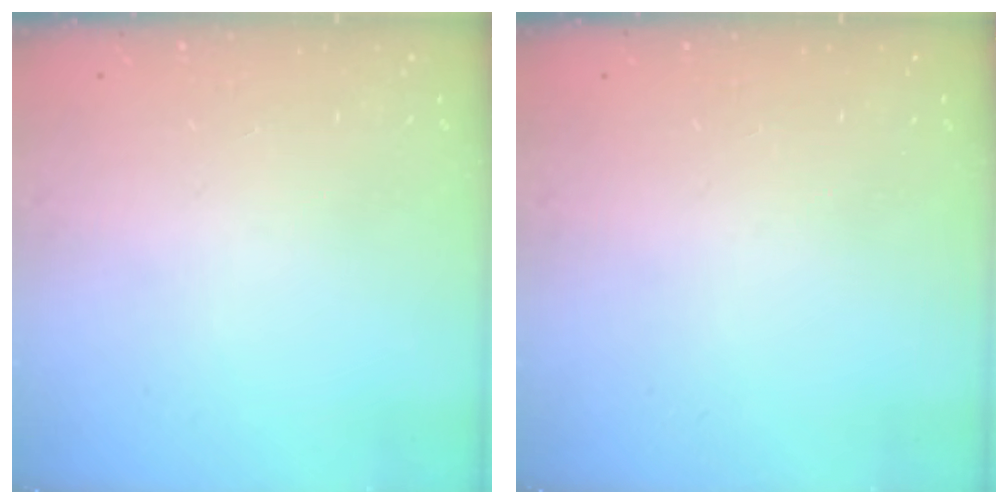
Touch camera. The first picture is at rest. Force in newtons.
{"total": 0.0}